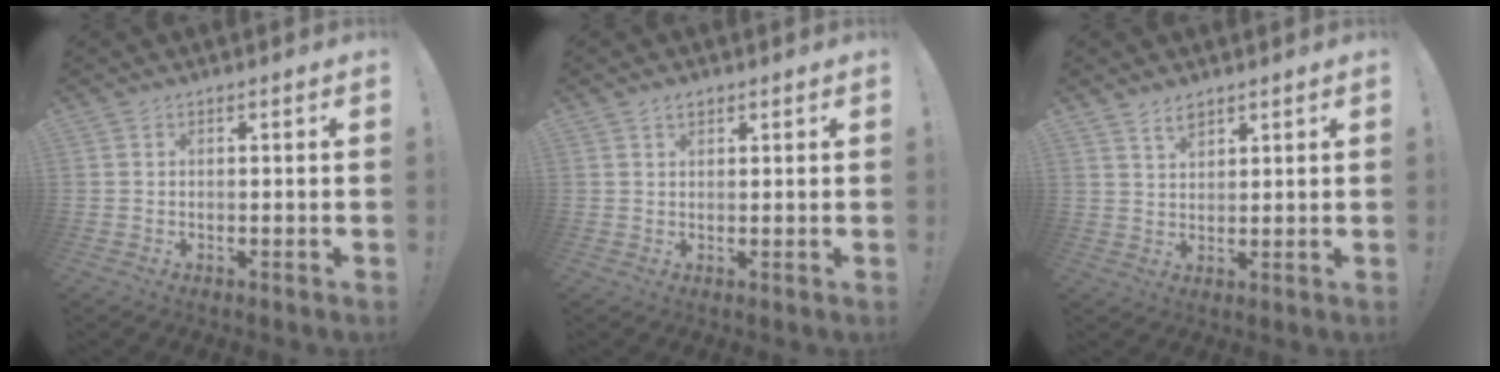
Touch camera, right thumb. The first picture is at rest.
{"total": 1.8, "force": [1.2, 0.9, 0.9], "torque": [-0.019, 0.001, 0.022]}
{"total": 3.6, "force": [2.9, 1.8, 1.3], "torque": [-0.015, -0.017, 0.051]}